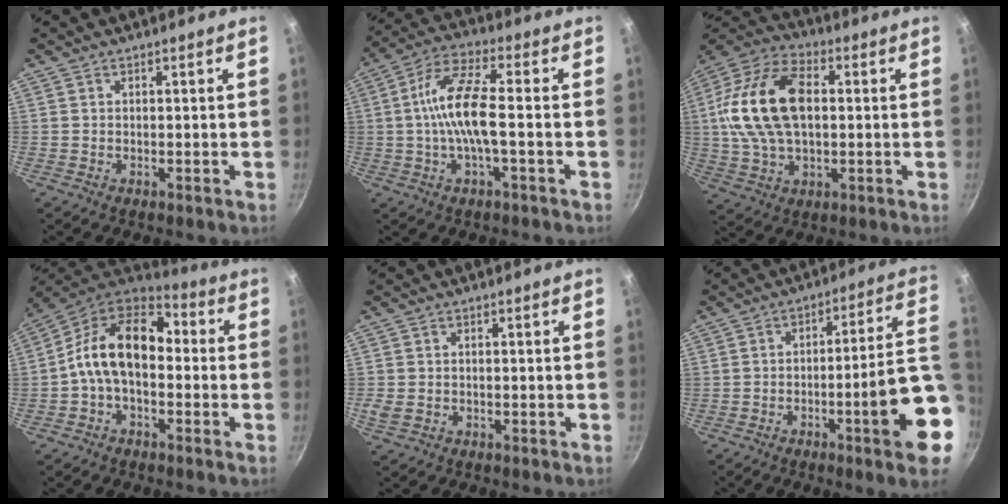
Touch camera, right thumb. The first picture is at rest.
{"total": 11.0, "force": [-1.1, 3.2, 10.5], "torque": [-0.211, 0.030, -0.033]}
{"total": 20.2, "force": [1.9, 12.5, 15.8], "torque": [-0.293, 0.025, 0.023]}
{"total": 15.1, "force": [-0.6, 9.8, 11.5], "torque": [-0.181, 0.045, -0.037]}
{"total": 2.4, "force": [-0.7, 1.9, 1.4], "torque": [-0.030, 0.000, -0.009]}
{"total": 17.0, "force": [-5.0, 2.9, 16.0], "torque": [-0.198, 0.031, -0.074]}